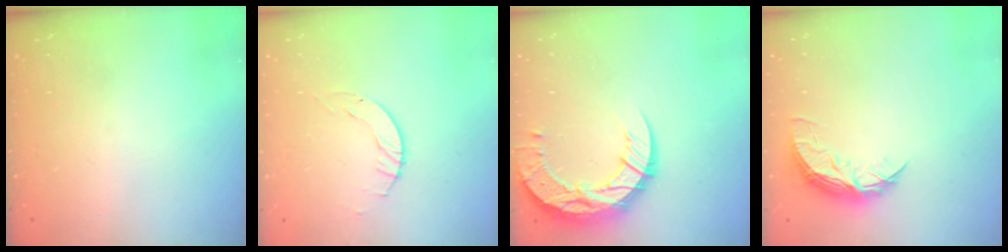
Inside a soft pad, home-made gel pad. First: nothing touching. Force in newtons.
{"total": 2.9, "press": 2.9, "slide": 0.4}
{"total": 14.5, "press": 14.5, "slide": 1.3}
{"total": 7.9, "press": 7.8, "slide": 0.6}